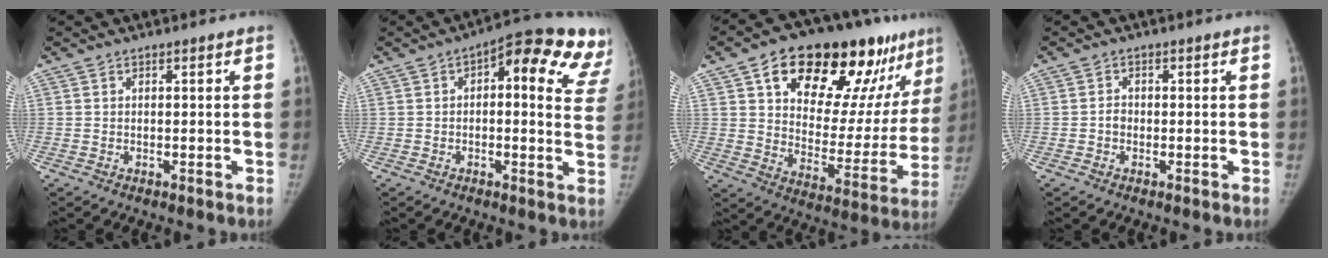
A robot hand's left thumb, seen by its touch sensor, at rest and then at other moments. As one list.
[{"total": 17.9, "force": [8.2, 6.8, 14.5], "torque": [-0.149, 0.005, 0.080]}, {"total": 28.3, "force": [16.5, 13.3, 18.8], "torque": [-0.219, -0.026, 0.249]}, {"total": 1.4, "force": [-0.4, 1.2, 0.5], "torque": [0.004, 0.008, -0.008]}]